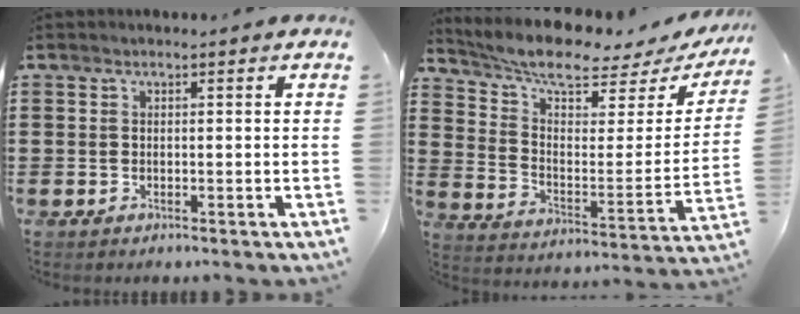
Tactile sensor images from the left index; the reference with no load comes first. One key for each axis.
{"total": 7.7, "fx": 6.4, "fy": 1.2, "fz": 4.2, "tx": -0.105, "ty": -0.046, "tz": 0.107}